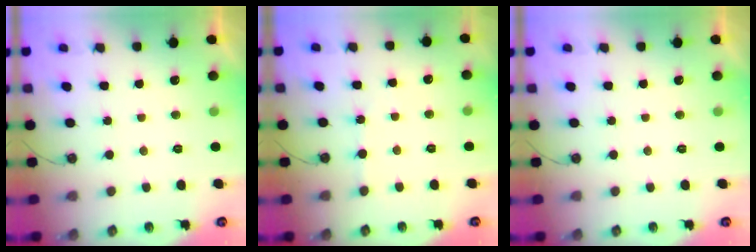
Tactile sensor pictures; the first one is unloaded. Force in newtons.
{"total": 2.2, "press": 2.2, "slide": 0.3}
{"total": 0.0}